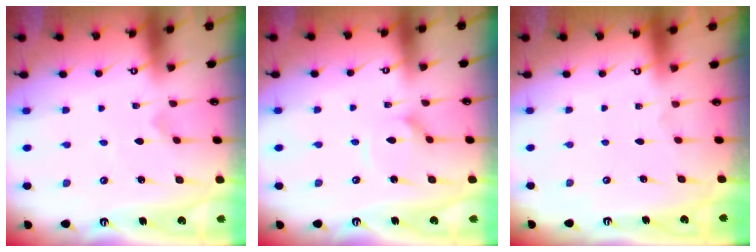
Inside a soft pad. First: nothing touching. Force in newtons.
{"total": 2.6, "press": 2.5, "slide": 0.3}
{"total": 0.0}